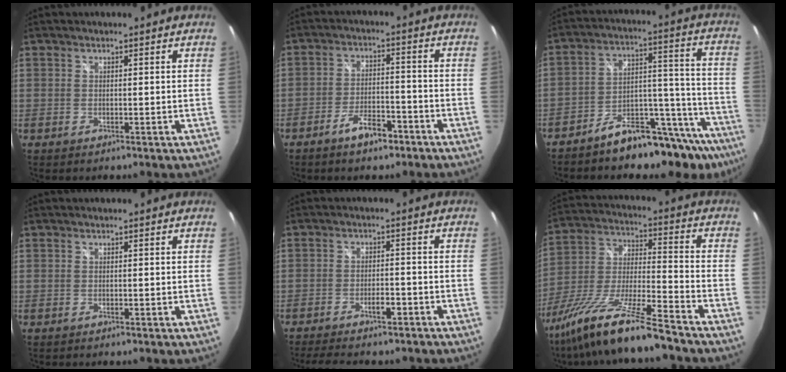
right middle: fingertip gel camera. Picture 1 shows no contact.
{"total": 6.7, "force": [-4.7, 2.5, 4.1], "torque": [-0.085, 0.006, -0.070]}
{"total": 16.1, "force": [-13.4, 4.9, 7.4], "torque": [-0.067, 0.048, -0.189]}
{"total": 0.0}
{"total": 8.3, "force": [-6.8, 2.4, 4.0], "torque": [-0.089, -0.004, -0.098]}
{"total": 18.7, "force": [-14.4, 0.8, 11.9], "torque": [-0.237, -0.035, -0.260]}